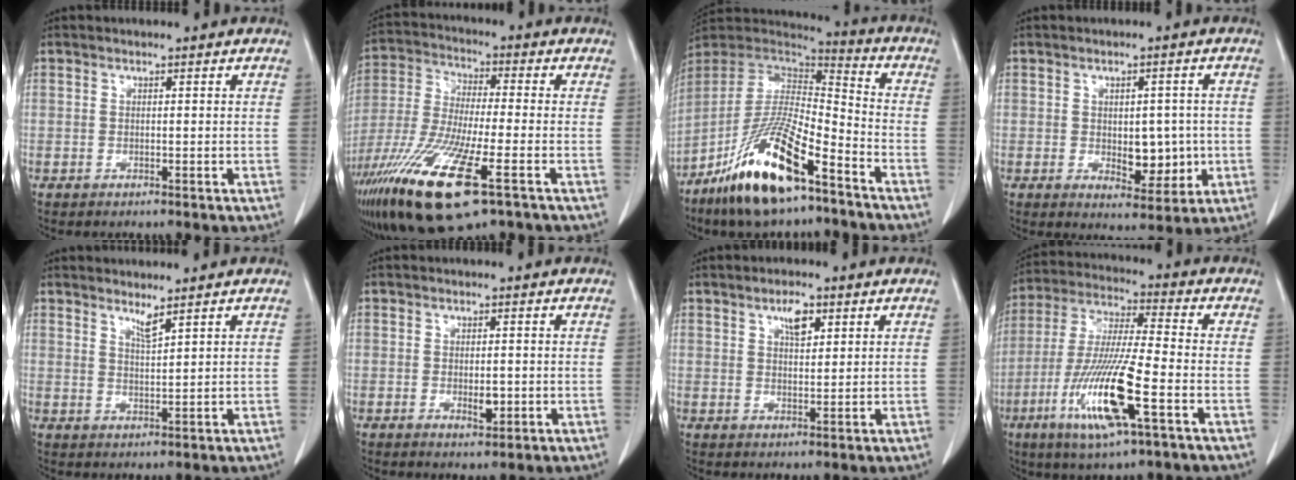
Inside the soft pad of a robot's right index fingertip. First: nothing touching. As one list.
[{"total": 18.3, "force": [-9.3, 2.9, 15.5], "torque": [-0.335, -0.046, -0.169]}, {"total": 18.3, "force": [-11.2, 4.0, 13.9], "torque": [-0.285, -0.021, -0.204]}, {"total": 6.4, "force": [-0.6, 3.5, 5.3], "torque": [-0.063, -0.001, 0.003]}, {"total": 2.1, "force": [1.8, -0.3, 1.1], "torque": [-0.021, -0.014, 0.038]}, {"total": 2.5, "force": [-0.5, 1.1, 2.2], "torque": [-0.037, -0.003, -0.002]}, {"total": 3.6, "force": [1.9, 1.5, 2.7], "torque": [-0.046, 0.001, 0.034]}, {"total": 15.4, "force": [-5.7, 1.0, 14.3], "torque": [-0.294, -0.022, -0.107]}]